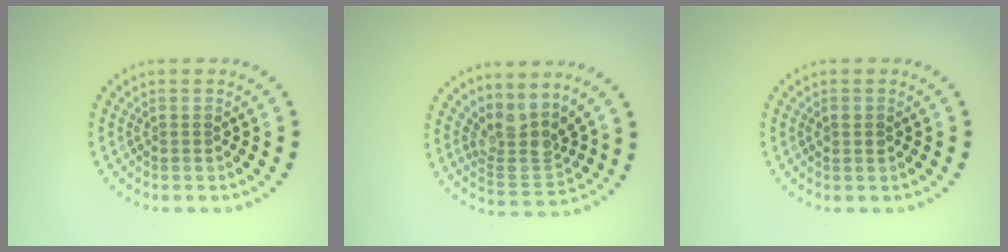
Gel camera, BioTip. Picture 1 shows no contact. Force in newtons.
{"total": 3.7, "press": 2.7, "slide": 2.5}
{"total": 0.9, "press": 0.9, "slide": 0.1}